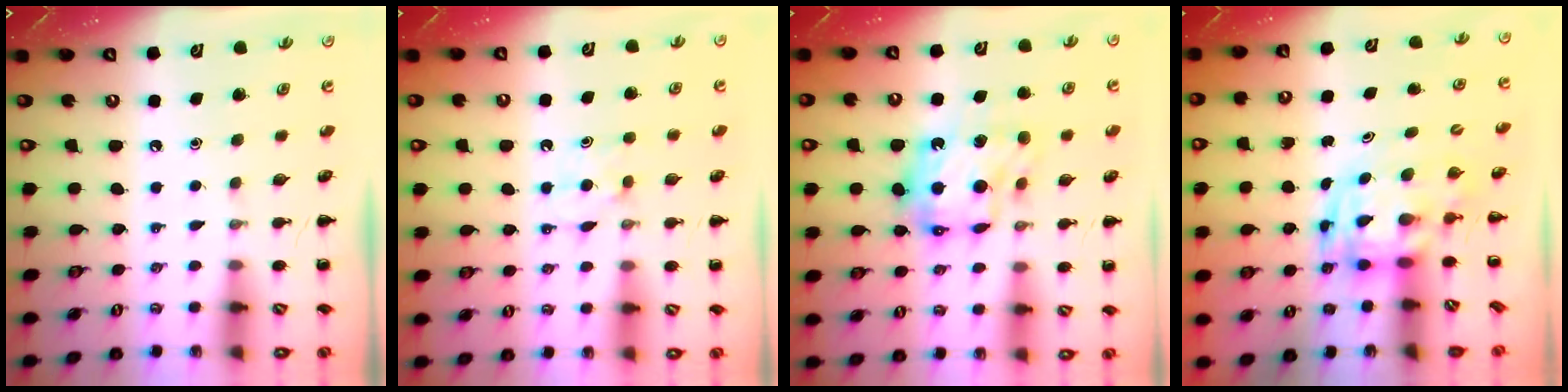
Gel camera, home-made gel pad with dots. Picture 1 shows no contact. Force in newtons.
{"total": 4.9, "press": 4.7, "slide": 1.4}
{"total": 12.2, "press": 12.2, "slide": 1.4}
{"total": 3.1, "press": 3.0, "slide": 0.6}